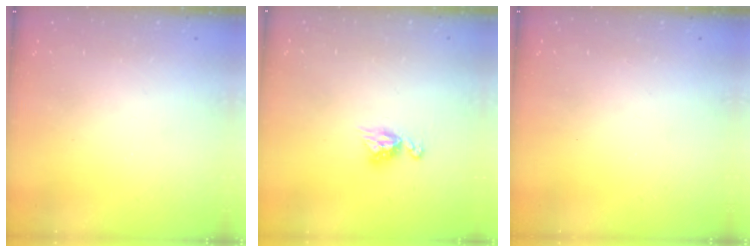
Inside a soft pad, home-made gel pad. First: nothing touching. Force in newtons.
{"total": 7.9, "press": 7.9, "slide": 0.6}
{"total": 0.0}